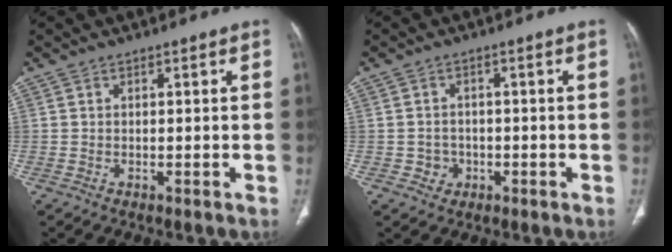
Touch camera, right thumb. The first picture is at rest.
{"total": 2.9, "force": [-0.9, 2.6, 0.6], "torque": [0.005, 0.009, -0.012]}